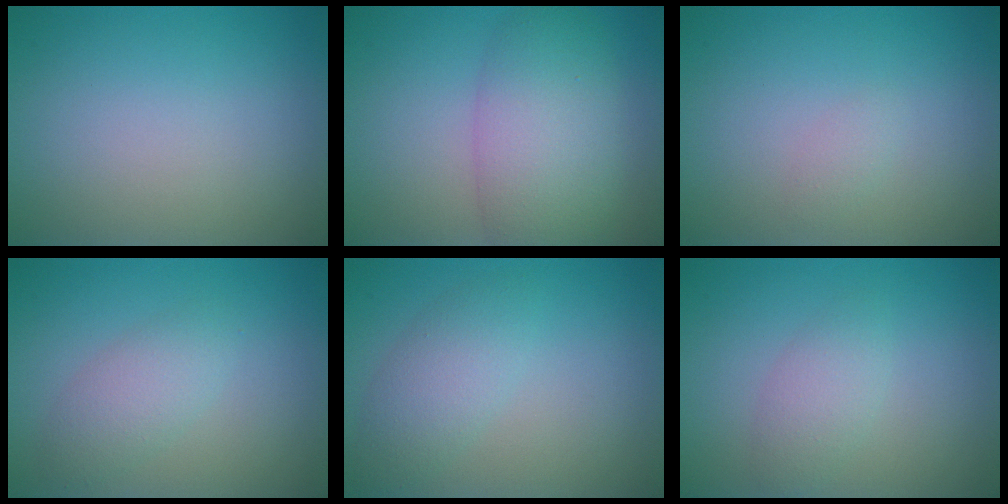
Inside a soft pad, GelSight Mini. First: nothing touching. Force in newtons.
{"total": 6.7, "press": 6.7, "slide": 0.3}
{"total": 0.7, "press": 0.7, "slide": 0.0}
{"total": 2.5, "press": 2.5, "slide": 0.0}
{"total": 3.0, "press": 3.0, "slide": 0.1}
{"total": 2.0, "press": 2.0, "slide": 0.1}